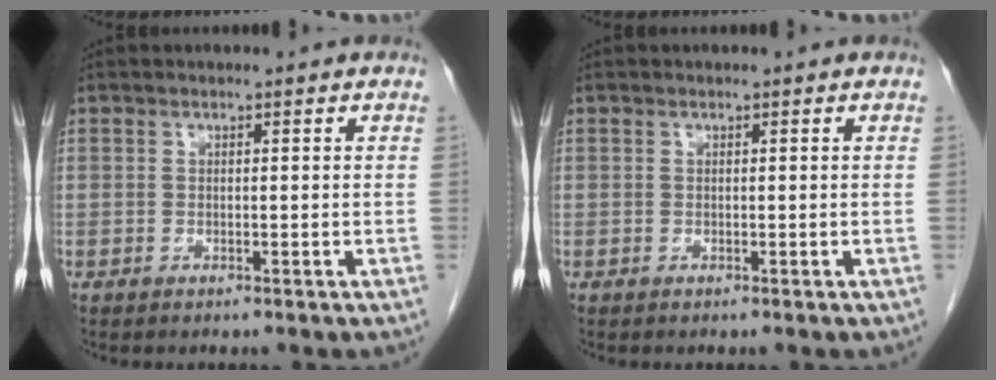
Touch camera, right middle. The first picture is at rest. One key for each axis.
{"total": 0.0}